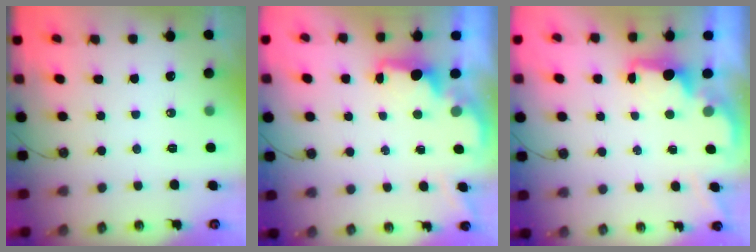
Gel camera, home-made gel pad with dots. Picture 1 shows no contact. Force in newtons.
{"total": 1.7, "press": 1.5, "slide": 0.8}
{"total": 1.9, "press": 1.7, "slide": 0.8}